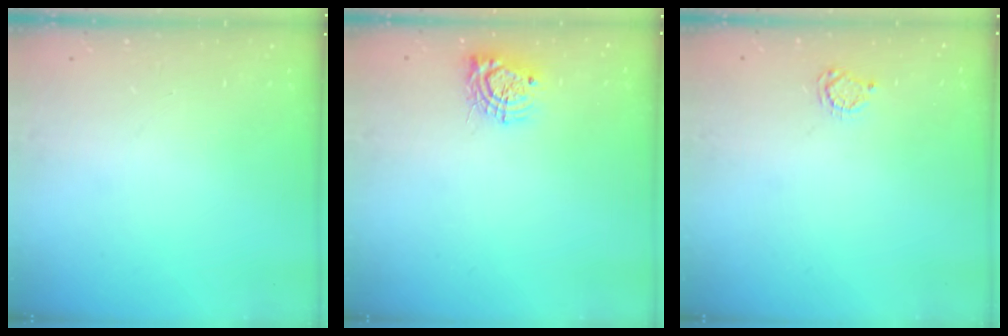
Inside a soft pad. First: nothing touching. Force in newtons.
{"total": 8.7, "press": 8.7, "slide": 0.5}
{"total": 3.8, "press": 3.7, "slide": 0.4}